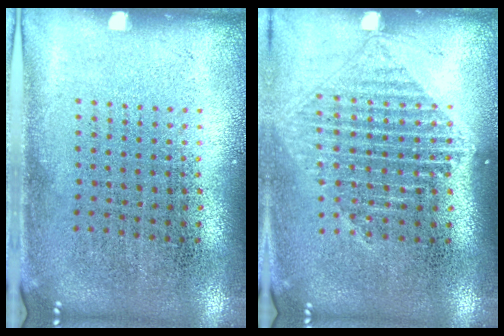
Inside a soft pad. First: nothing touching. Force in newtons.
{"total": 1.4, "press": 1.3, "slide": 0.6}